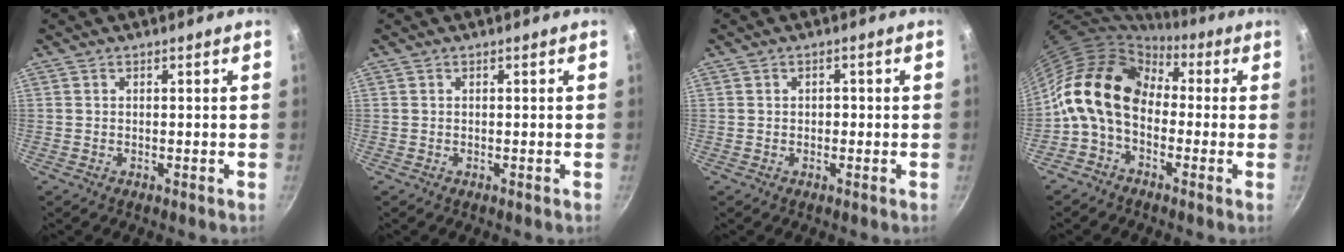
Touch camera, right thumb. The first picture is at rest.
{"total": 0.0}
{"total": 1.2, "force": [-0.1, 1.0, 0.7], "torque": [-0.005, 0.005, -0.003]}
{"total": 14.8, "force": [-0.1, 10.6, 10.2], "torque": [-0.161, 0.038, -0.026]}